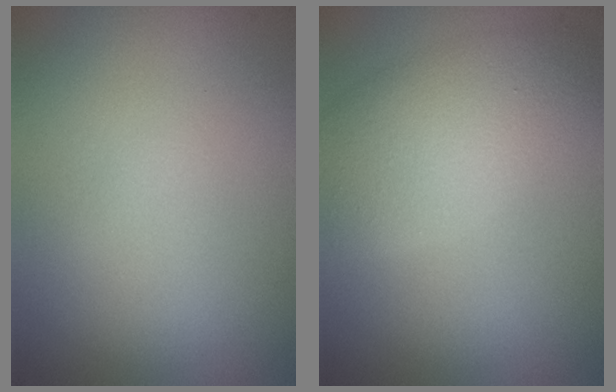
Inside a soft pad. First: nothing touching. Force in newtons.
{"total": 5.3, "press": 5.3, "slide": 0.3}